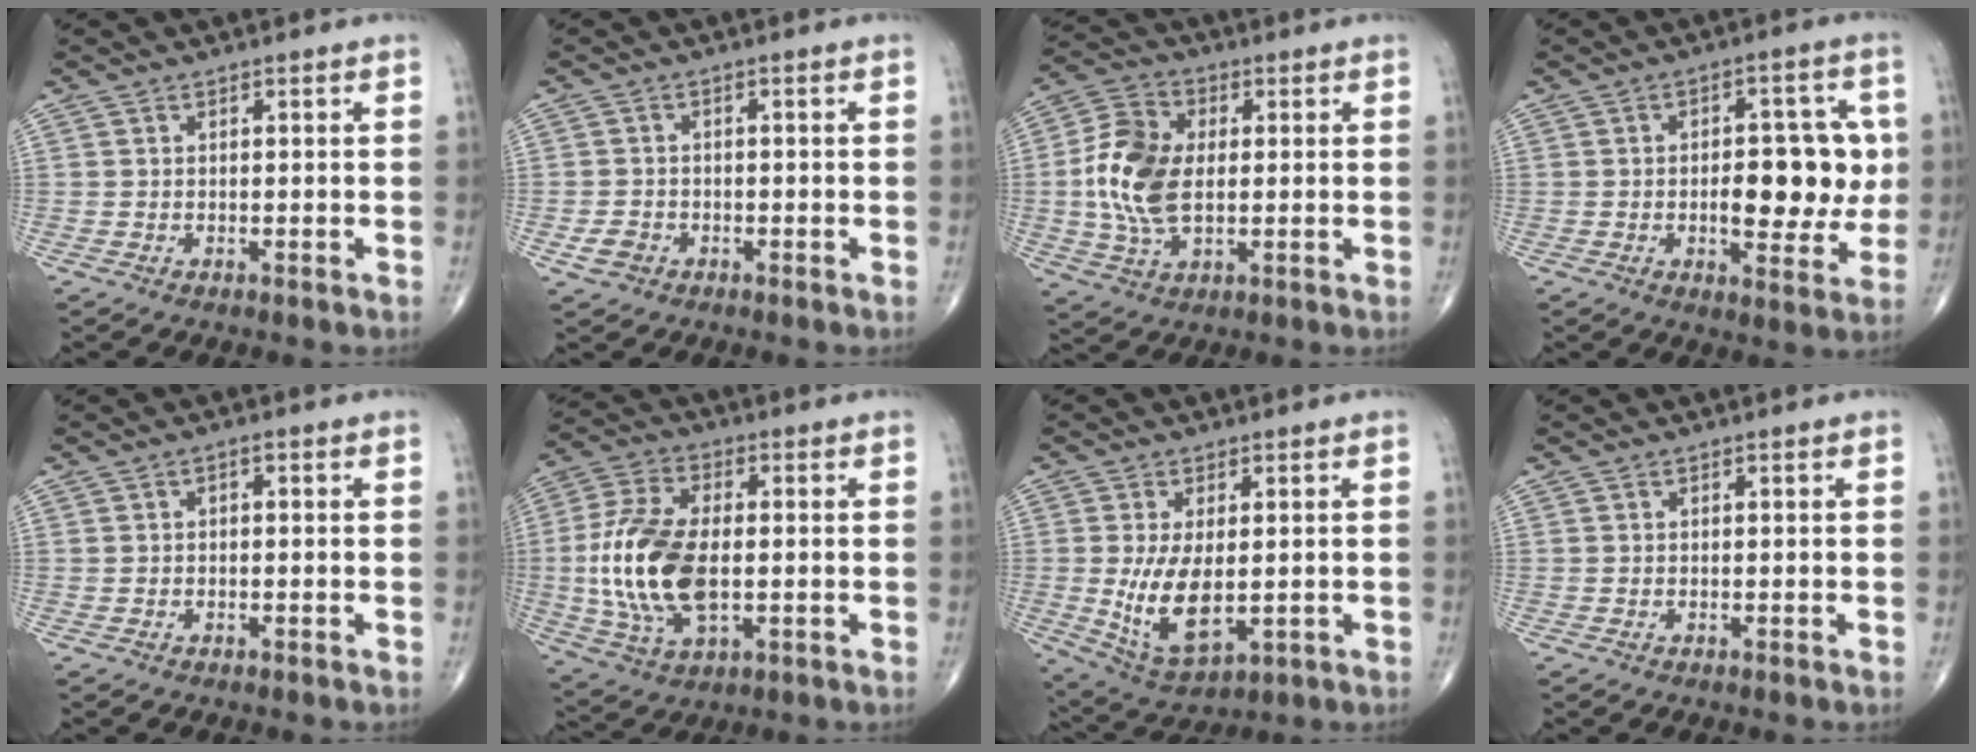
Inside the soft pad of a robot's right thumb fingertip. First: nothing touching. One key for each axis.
{"total": 2.7, "fx": -1.2, "fy": 2.1, "fz": 1.1, "tx": -0.017, "ty": 0.009, "tz": -0.021}
{"total": 12.8, "fx": 0.2, "fy": 7.7, "fz": 10.2, "tx": -0.204, "ty": 0.010, "tz": 0.000}
{"total": 12.9, "fx": -0.2, "fy": 6.3, "fz": 11.2, "tx": -0.117, "ty": 0.008, "tz": 0.003}
{"total": 0.9, "fx": 0.1, "fy": 0.6, "fz": 0.6, "tx": -0.006, "ty": 0.003, "tz": -0.003}
{"total": 17.6, "fx": -1.1, "fy": 9.3, "fz": 14.9, "tx": -0.310, "ty": 0.001, "tz": -0.018}
{"total": 10.6, "fx": -0.7, "fy": 5.4, "fz": 9.2, "tx": -0.166, "ty": -0.018, "tz": 0.005}
{"total": 0.0}